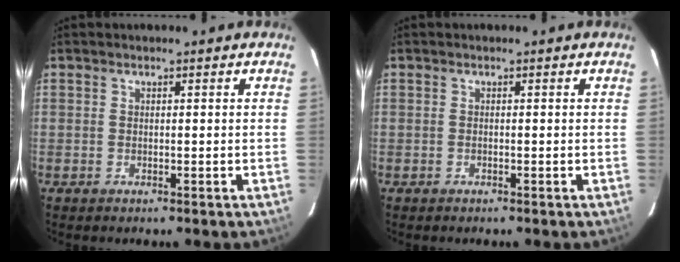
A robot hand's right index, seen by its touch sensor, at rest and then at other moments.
{"total": 0.0}